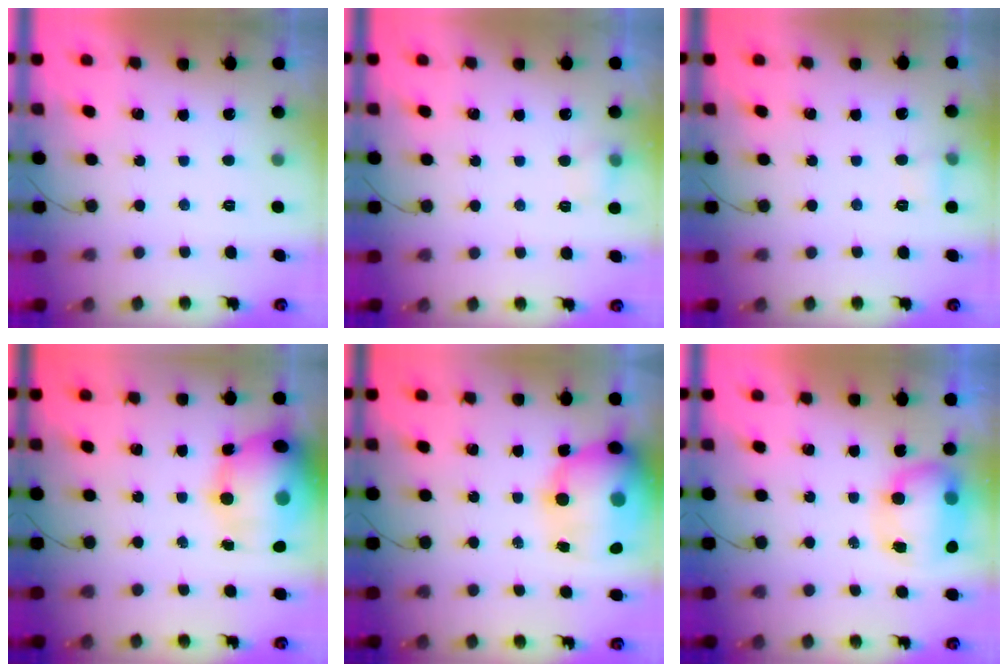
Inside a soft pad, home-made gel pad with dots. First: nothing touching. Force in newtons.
{"total": 4.7, "press": 4.6, "slide": 0.9}
{"total": 7.0, "press": 3.3, "slide": 6.1}
{"total": 20.4, "press": 20.0, "slide": 4.3}
{"total": 18.7, "press": 18.2, "slide": 4.5}
{"total": 9.0, "press": 8.8, "slide": 1.7}